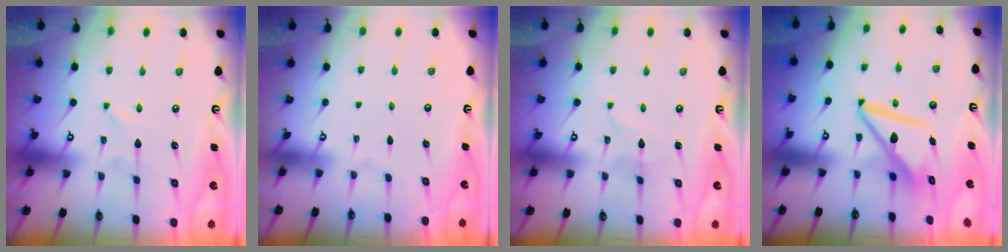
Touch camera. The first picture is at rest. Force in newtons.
{"total": 0.0}
{"total": 1.4, "press": 1.4, "slide": 0.0}
{"total": 9.7, "press": 9.7, "slide": 1.1}